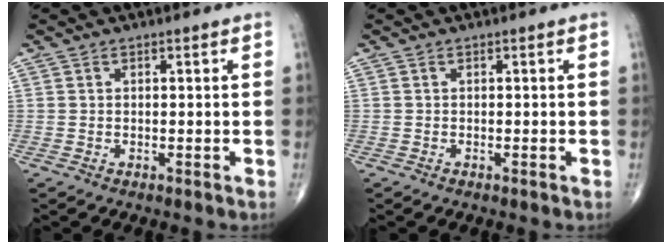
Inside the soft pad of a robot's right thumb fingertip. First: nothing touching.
{"total": 0.0}